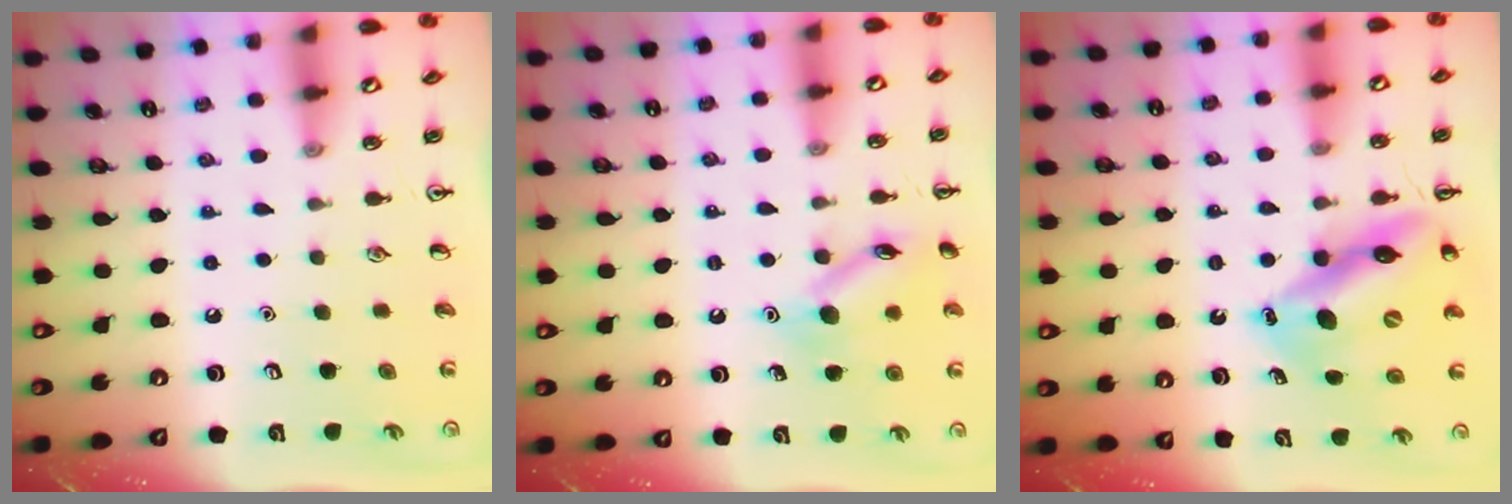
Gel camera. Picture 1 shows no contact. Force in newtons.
{"total": 11.7, "press": 11.7, "slide": 0.9}
{"total": 14.2, "press": 13.6, "slide": 4.3}